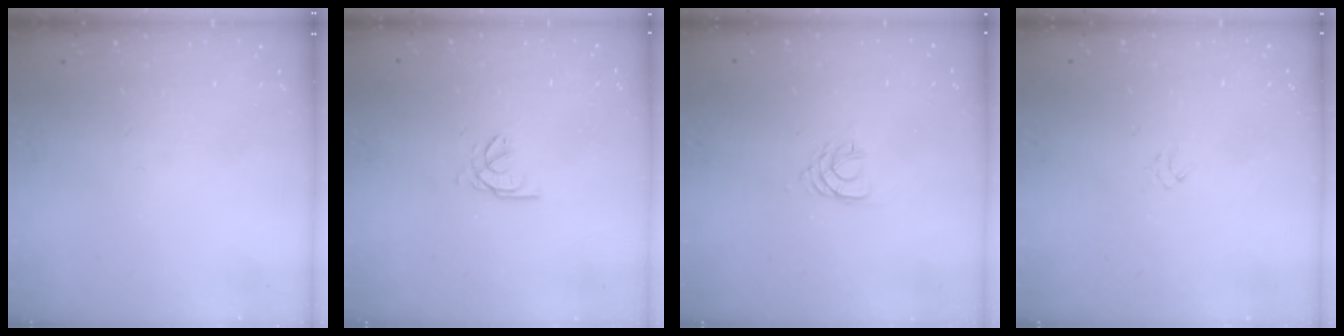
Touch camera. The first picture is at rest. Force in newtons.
{"total": 2.6, "press": 2.6, "slide": 0.3}
{"total": 2.4, "press": 2.3, "slide": 0.4}
{"total": 1.3, "press": 1.2, "slide": 0.5}